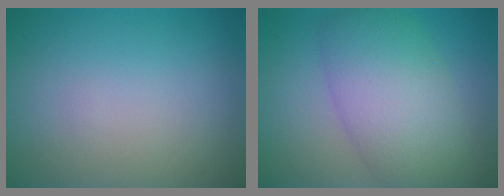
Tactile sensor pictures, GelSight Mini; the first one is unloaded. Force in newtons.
{"total": 7.9, "press": 7.9, "slide": 0.6}